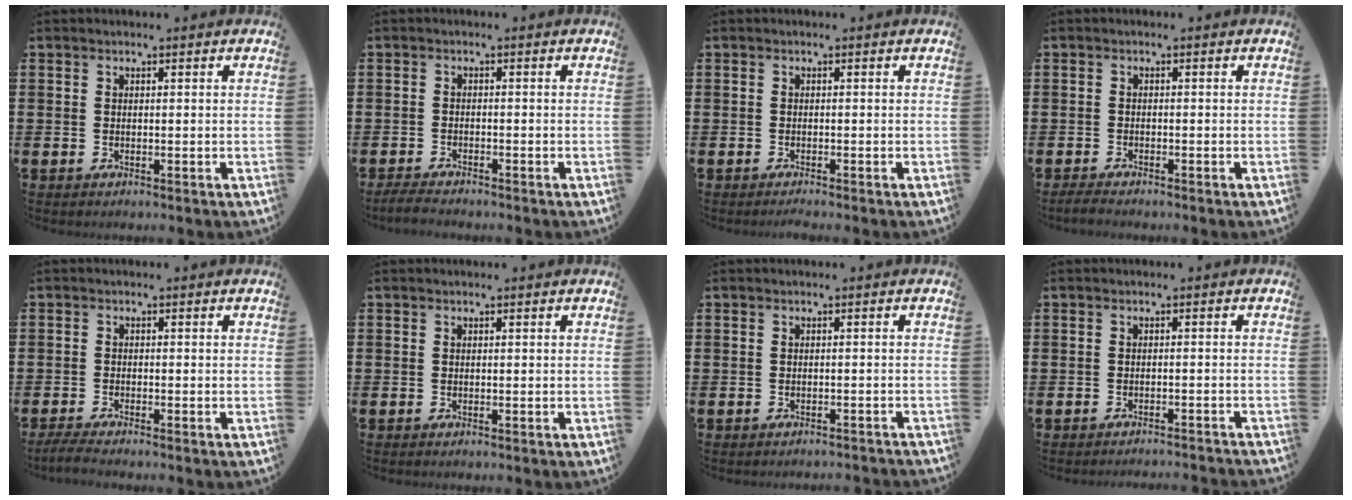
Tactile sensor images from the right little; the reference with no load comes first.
{"total": 1.5, "force": [-1.5, 0.1, 0.4], "torque": [-0.010, 0.003, -0.030]}
{"total": 0.6, "force": [-0.5, -0.1, 0.2], "torque": [-0.004, -0.003, -0.010]}
{"total": 1.0, "force": [-1.0, 0.1, 0.3], "torque": [-0.008, 0.000, -0.020]}
{"total": 1.5, "force": [-1.3, 0.0, 0.8], "torque": [-0.014, 0.000, -0.026]}
{"total": 0.0}
{"total": 0.7, "force": [-0.7, -0.1, 0.0], "torque": [0.001, 0.002, -0.015]}
{"total": 1.1, "force": [-1.1, -0.2, -0.1], "torque": [0.001, 0.004, -0.023]}